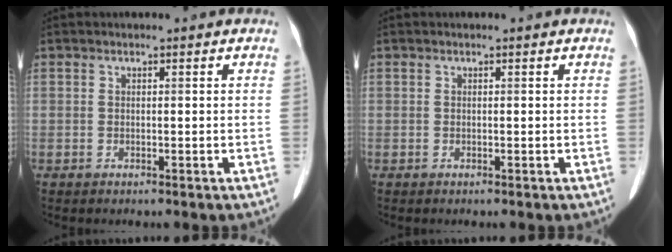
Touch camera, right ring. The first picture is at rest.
{"total": 0.0}